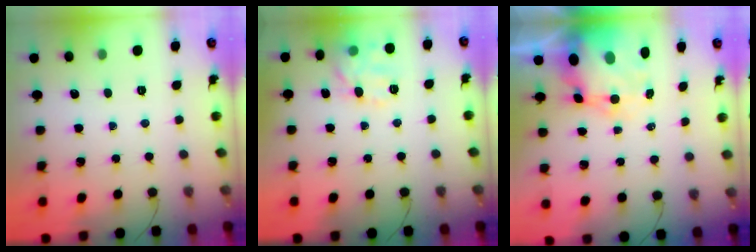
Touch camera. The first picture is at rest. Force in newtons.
{"total": 9.4, "press": 9.4, "slide": 0.4}
{"total": 9.4, "press": 9.1, "slide": 2.3}